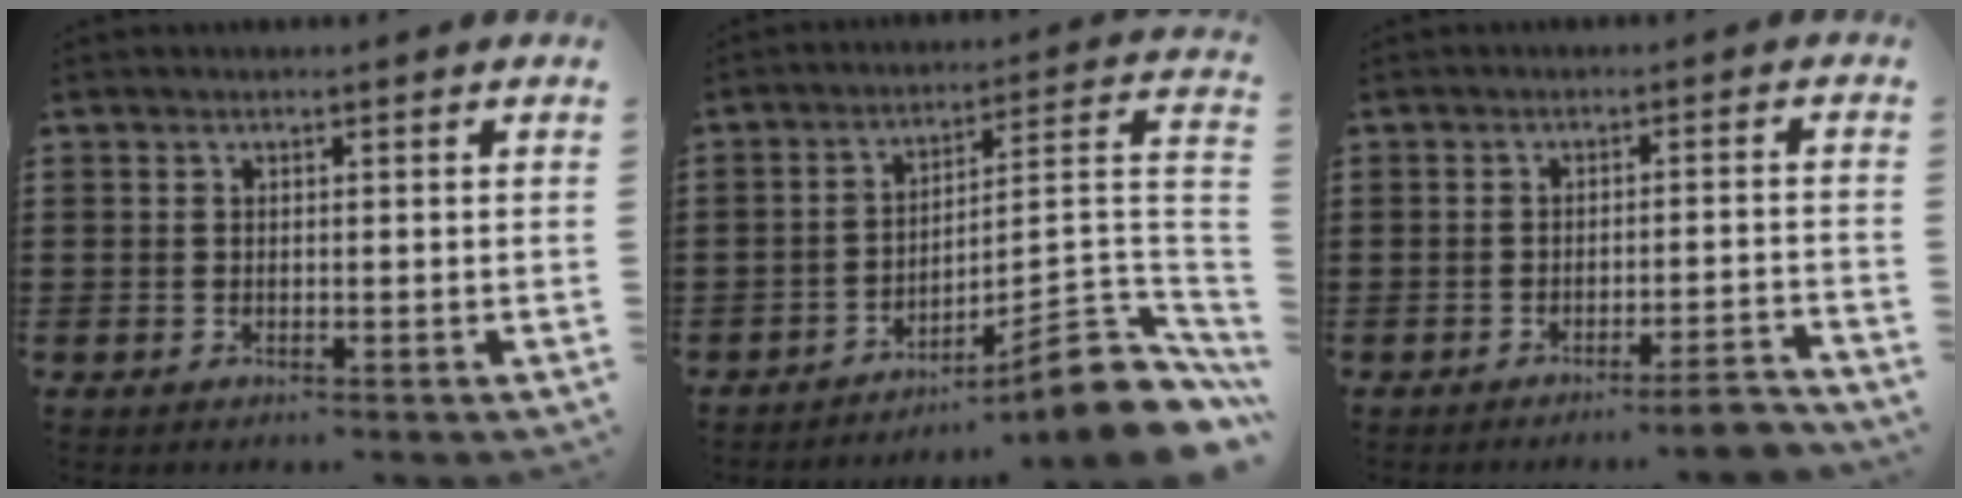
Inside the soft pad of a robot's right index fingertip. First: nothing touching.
{"total": 10.4, "force": [-6.8, 1.2, 7.7], "torque": [-0.099, 0.001, -0.129]}
{"total": 3.7, "force": [-3.2, -0.2, 1.9], "torque": [-0.031, -0.008, -0.060]}